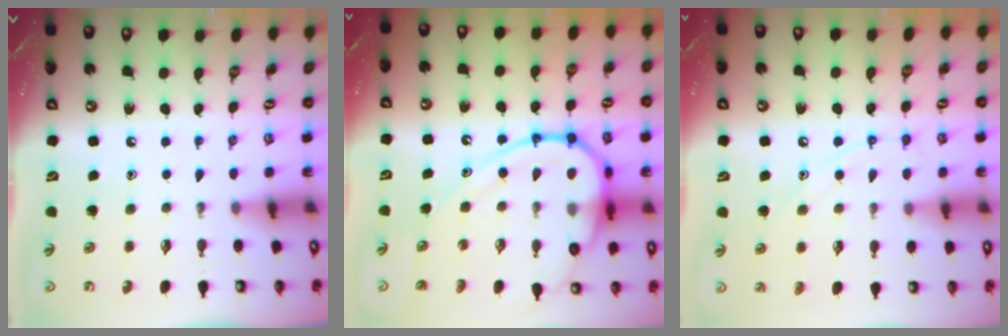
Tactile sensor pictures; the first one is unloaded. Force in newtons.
{"total": 17.5, "press": 17.4, "slide": 1.4}
{"total": 9.0, "press": 9.0, "slide": 0.8}